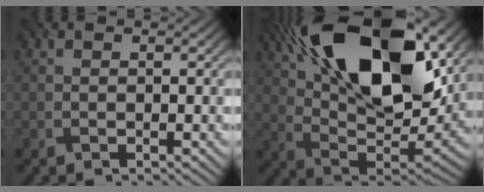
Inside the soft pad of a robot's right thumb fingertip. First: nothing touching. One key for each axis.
{"total": 20.7, "fx": 9.4, "fy": 9.6, "fz": 15.7, "tx": -0.296, "ty": 0.030, "tz": 0.145}